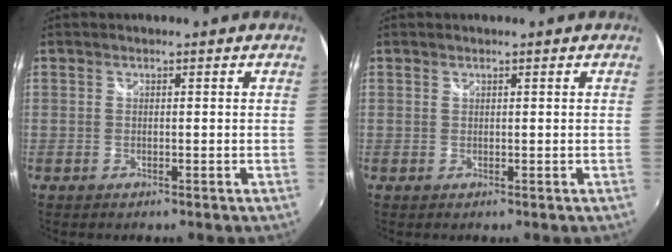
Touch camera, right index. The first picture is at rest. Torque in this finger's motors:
{"motor_torque": [0.11, 0.07, -0.01, 0.00]}